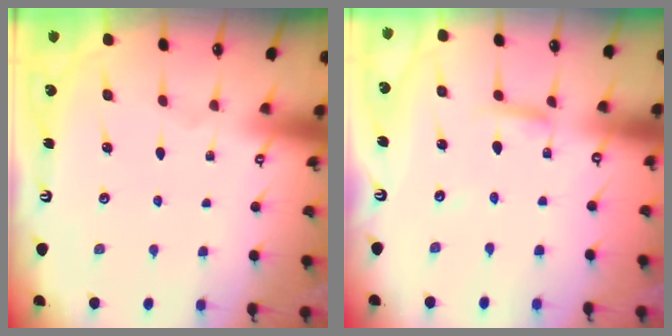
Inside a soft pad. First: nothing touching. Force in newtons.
{"total": 3.8, "press": 3.8, "slide": 0.1}